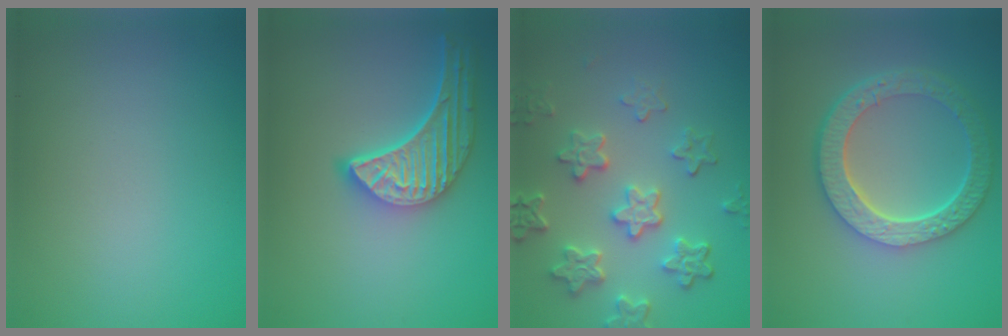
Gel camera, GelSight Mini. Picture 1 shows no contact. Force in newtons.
{"total": 5.7, "press": 4.5, "slide": 3.5}
{"total": 5.4, "press": 4.2, "slide": 3.3}
{"total": 6.4, "press": 4.7, "slide": 4.2}